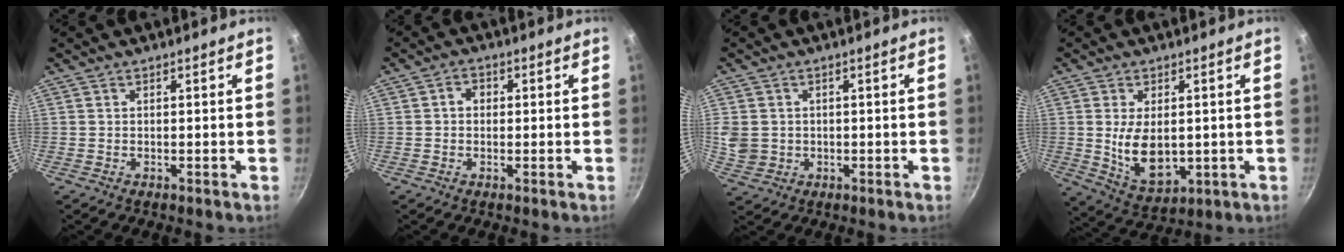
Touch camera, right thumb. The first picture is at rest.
{"total": 2.8, "force": [0.2, 2.3, 1.6], "torque": [-0.013, 0.008, -0.002]}
{"total": 6.4, "force": [0.2, 5.6, 3.0], "torque": [-0.051, -0.004, 0.008]}
{"total": 10.2, "force": [0.2, 6.1, 8.2], "torque": [-0.129, -0.017, 0.023]}